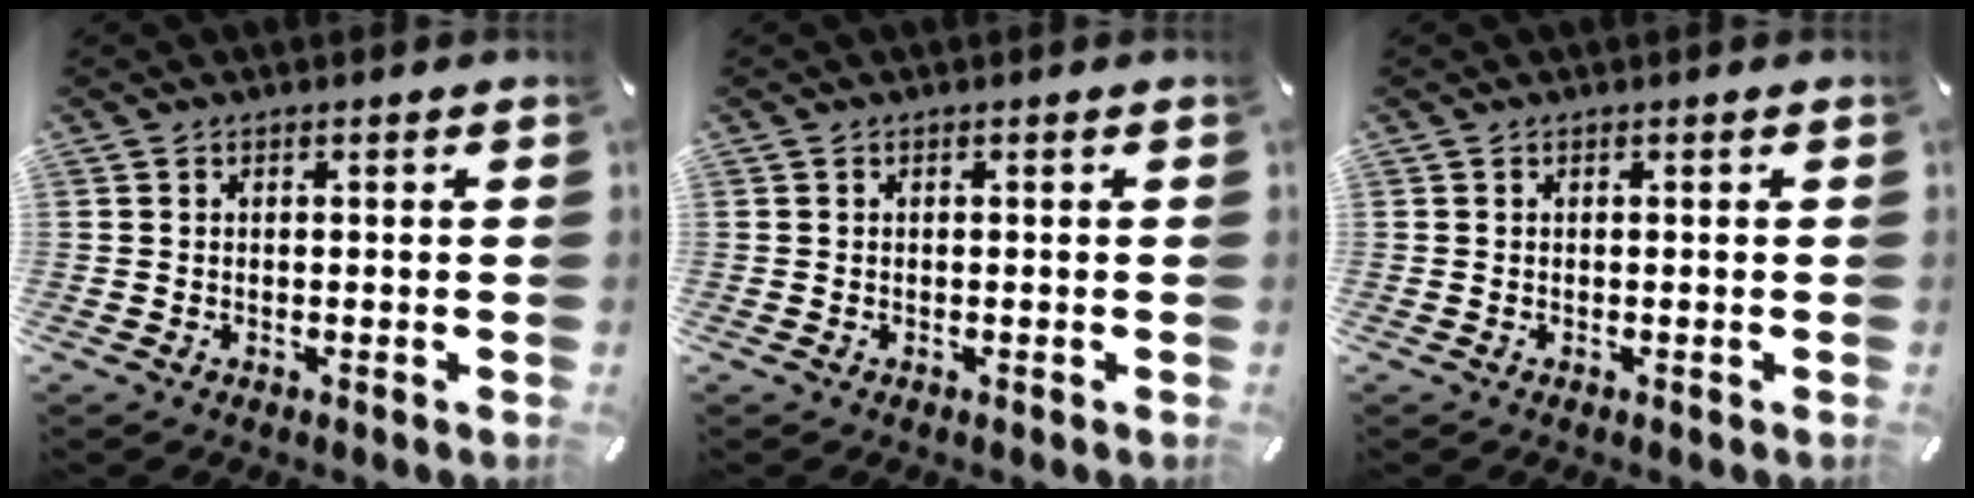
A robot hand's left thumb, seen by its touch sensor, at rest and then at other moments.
{"total": 0.0}
{"total": 0.0}